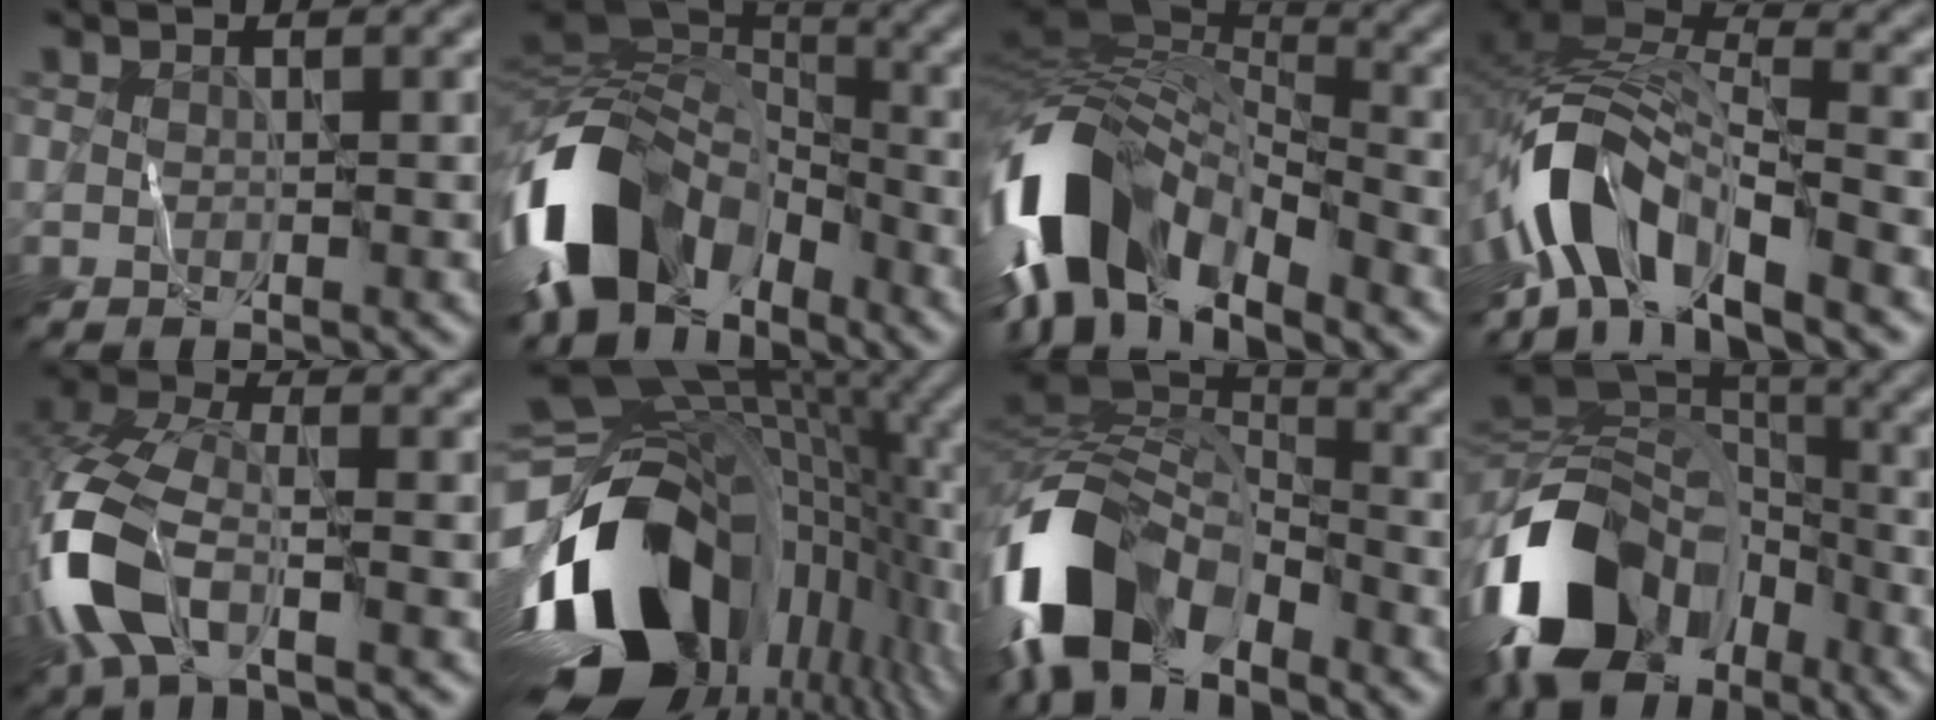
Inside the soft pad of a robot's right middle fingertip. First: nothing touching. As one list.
[{"total": 14.9, "force": [-6.2, 9.7, 9.5], "torque": [-0.211, -0.004, -0.124]}, {"total": 13.3, "force": [-6.2, 6.8, 9.7], "torque": [-0.202, -0.002, -0.118]}, {"total": 8.3, "force": [-5.2, 3.2, 5.6], "torque": [-0.093, 0.012, -0.109]}, {"total": 9.3, "force": [-3.4, 4.5, 7.3], "torque": [-0.186, -0.003, -0.081]}, {"total": 18.6, "force": [-4.5, 11.8, 13.7], "torque": [-0.276, -0.043, -0.061]}, {"total": 11.7, "force": [-6.5, 6.4, 7.4], "torque": [-0.147, -0.007, -0.127]}, {"total": 15.2, "force": [-7.0, 10.5, 8.5], "torque": [-0.187, -0.005, -0.133]}]